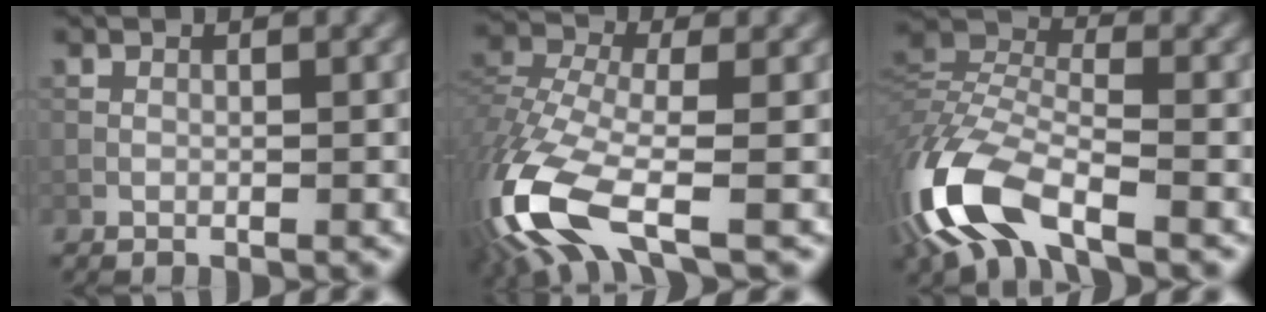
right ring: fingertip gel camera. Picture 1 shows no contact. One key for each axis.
{"total": 11.8, "fx": -5.7, "fy": 4.8, "fz": 9.2, "tx": -0.220, "ty": -0.023, "tz": -0.117}
{"total": 11.4, "fx": -6.4, "fy": 5.0, "fz": 8.1, "tx": -0.182, "ty": -0.010, "tz": -0.135}